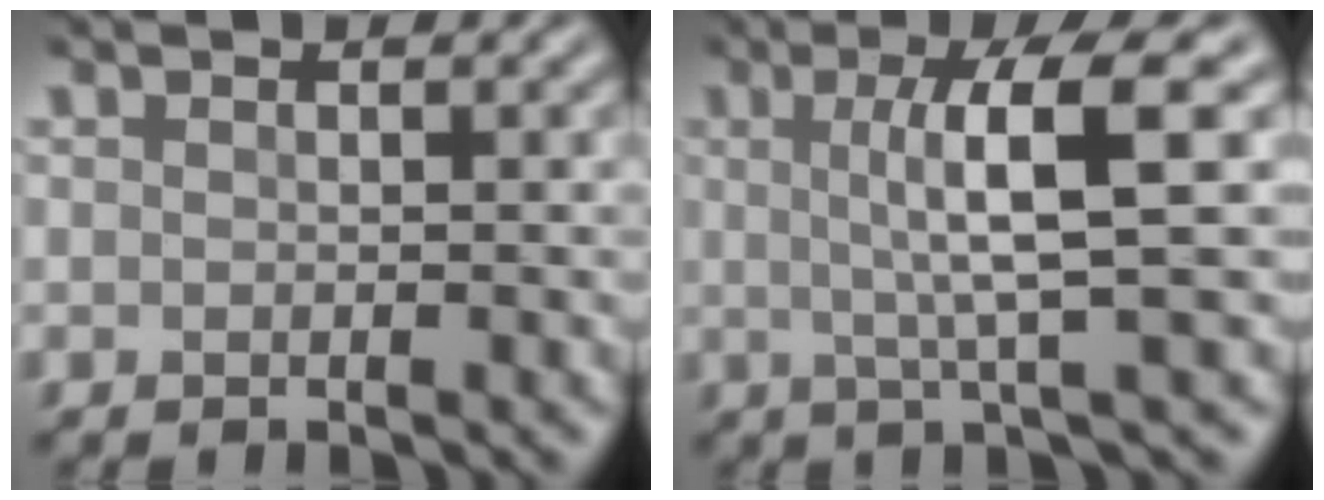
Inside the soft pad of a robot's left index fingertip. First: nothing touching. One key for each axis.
{"total": 6.8, "fx": 1.1, "fy": 1.2, "fz": 6.6, "tx": -0.105, "ty": 0.010, "tz": 0.016}